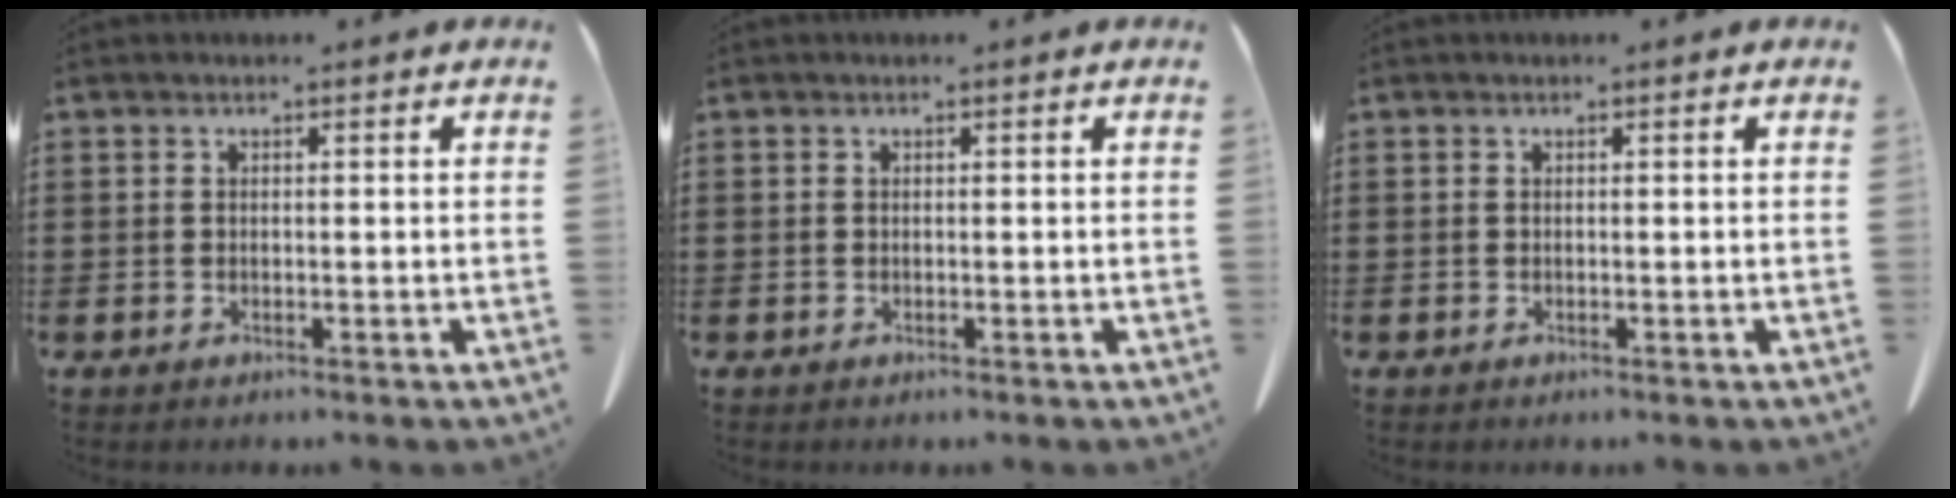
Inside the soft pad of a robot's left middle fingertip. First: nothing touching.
{"total": 0.0}
{"total": 0.0}